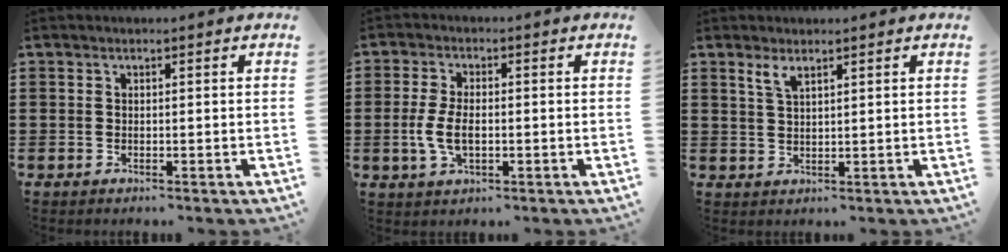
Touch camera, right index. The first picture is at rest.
{"total": 5.2, "force": [-0.7, 2.5, 4.5], "torque": [-0.107, -0.006, -0.019]}
{"total": 2.2, "force": [1.6, 0.5, 1.5], "torque": [-0.033, 0.000, 0.028]}